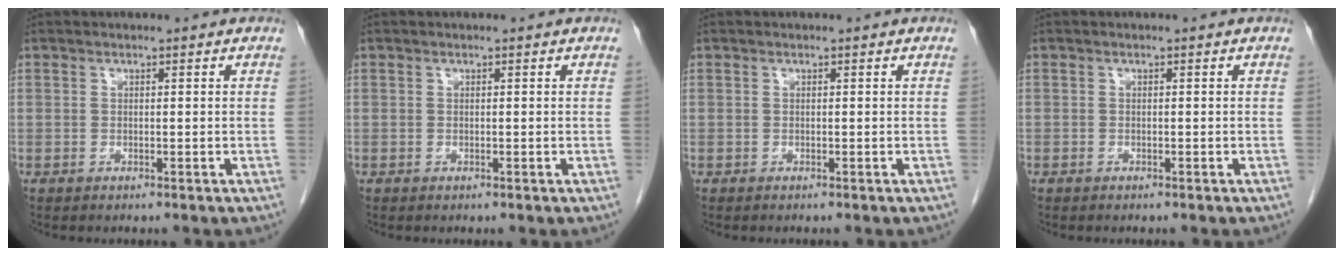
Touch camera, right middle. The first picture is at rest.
{"total": 0.0}
{"total": 0.0}
{"total": 0.0}